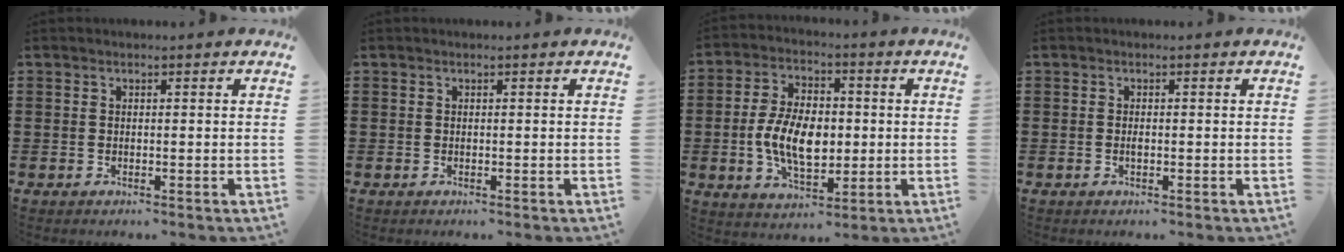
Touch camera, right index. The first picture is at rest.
{"total": 0.0}
{"total": 9.4, "force": [-0.9, 5.5, 7.5], "torque": [-0.155, 0.005, -0.022]}
{"total": 0.8, "force": [-0.1, 0.3, 0.8], "torque": [-0.017, -0.003, -0.002]}